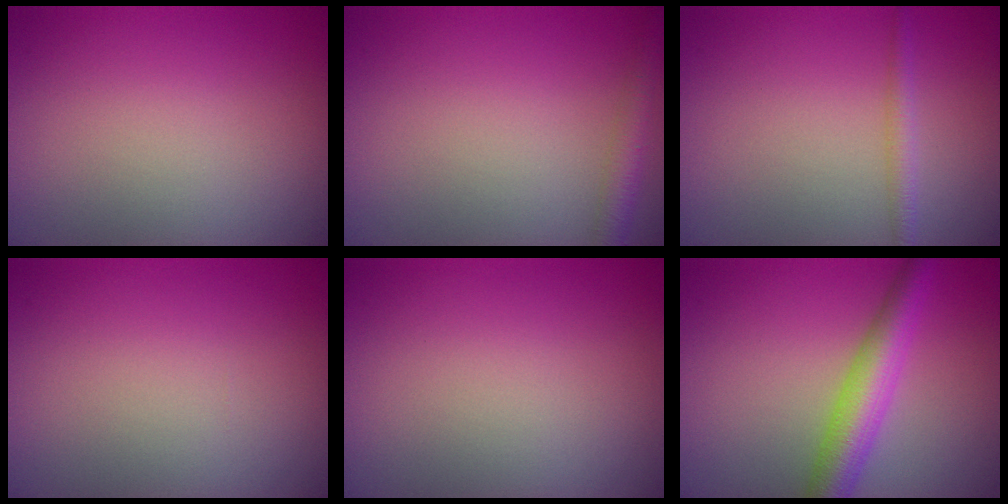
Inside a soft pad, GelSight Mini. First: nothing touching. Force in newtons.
{"total": 2.2, "press": 2.2, "slide": 0.1}
{"total": 1.6, "press": 1.6, "slide": 0.1}
{"total": 0.0}
{"total": 0.0}
{"total": 5.2, "press": 5.2, "slide": 0.2}